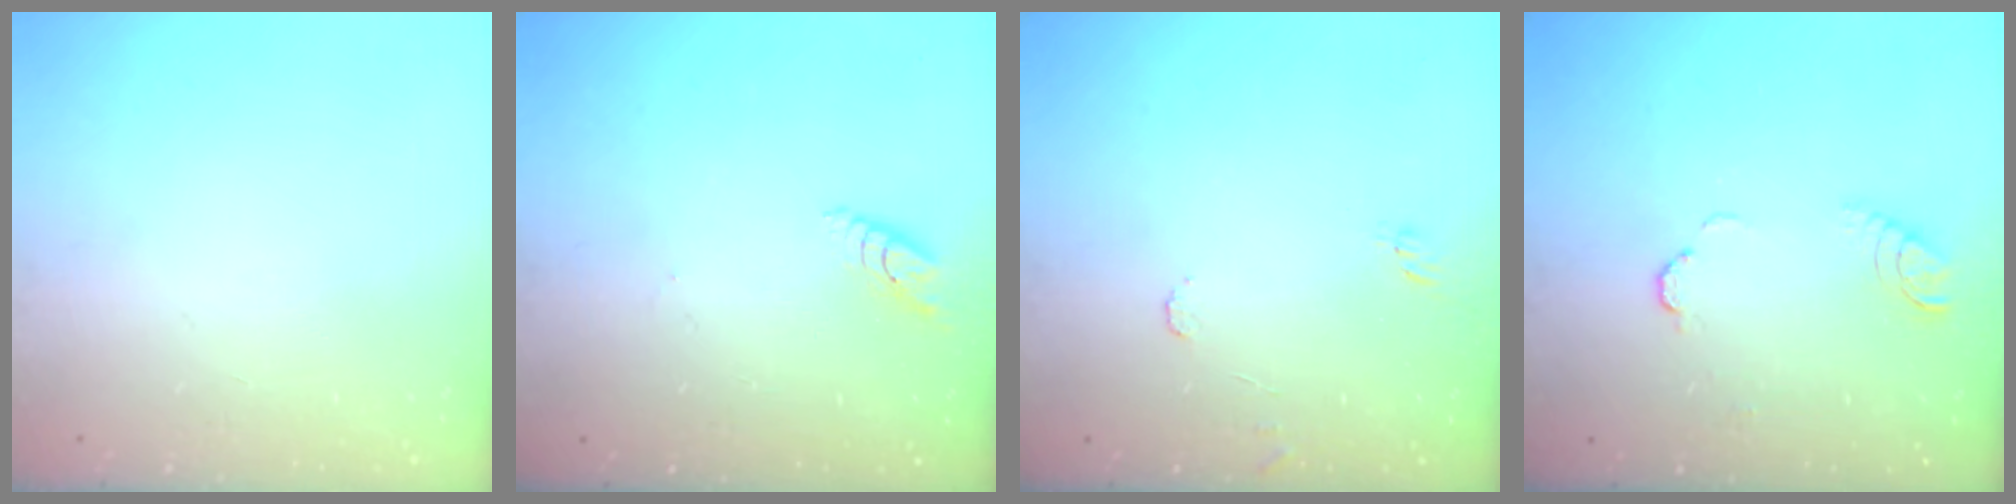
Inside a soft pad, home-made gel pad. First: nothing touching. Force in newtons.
{"total": 3.1, "press": 3.1, "slide": 0.4}
{"total": 5.6, "press": 5.6, "slide": 0.5}
{"total": 3.1, "press": 3.1, "slide": 0.2}